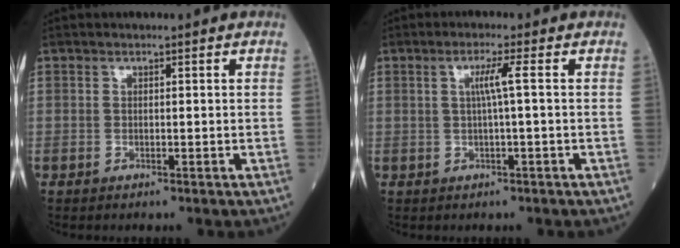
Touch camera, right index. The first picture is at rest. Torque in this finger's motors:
{"motor_torque": [0.59, 0.21, 0.32, 0.10]}